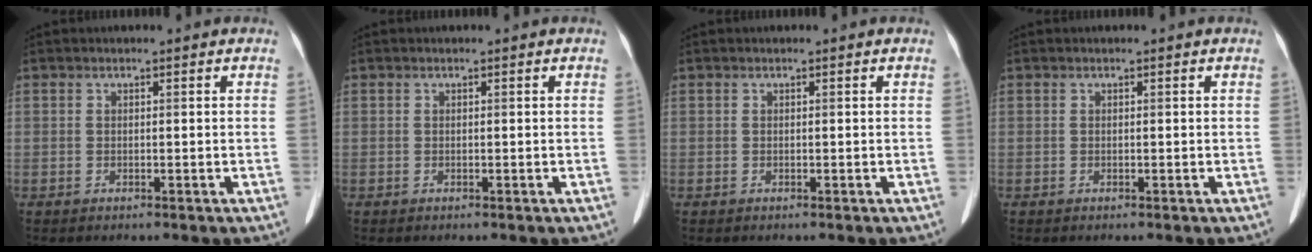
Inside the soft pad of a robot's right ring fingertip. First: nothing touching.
{"total": 0.0}
{"total": 0.0}
{"total": 0.0}